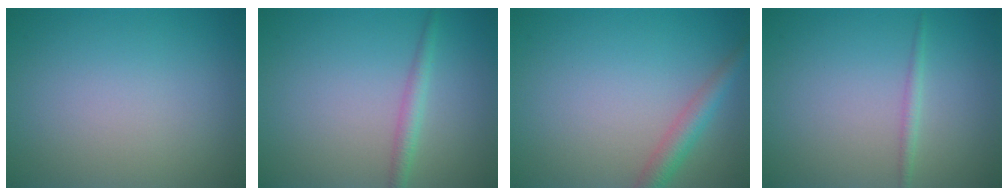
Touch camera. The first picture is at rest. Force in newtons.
{"total": 1.7, "press": 1.7, "slide": 0.0}
{"total": 2.7, "press": 2.7, "slide": 0.1}
{"total": 1.0, "press": 1.0, "slide": 0.1}